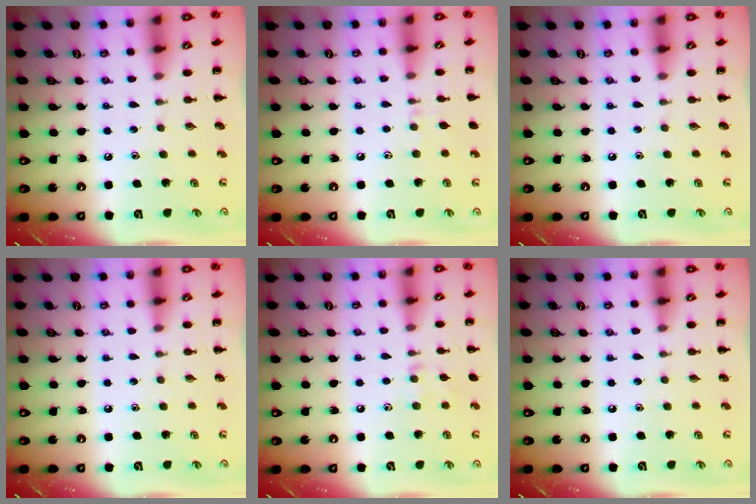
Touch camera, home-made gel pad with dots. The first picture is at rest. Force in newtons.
{"total": 4.9, "press": 4.5, "slide": 1.8}
{"total": 0.0}
{"total": 0.0}
{"total": 5.6, "press": 5.3, "slide": 1.8}
{"total": 0.0}